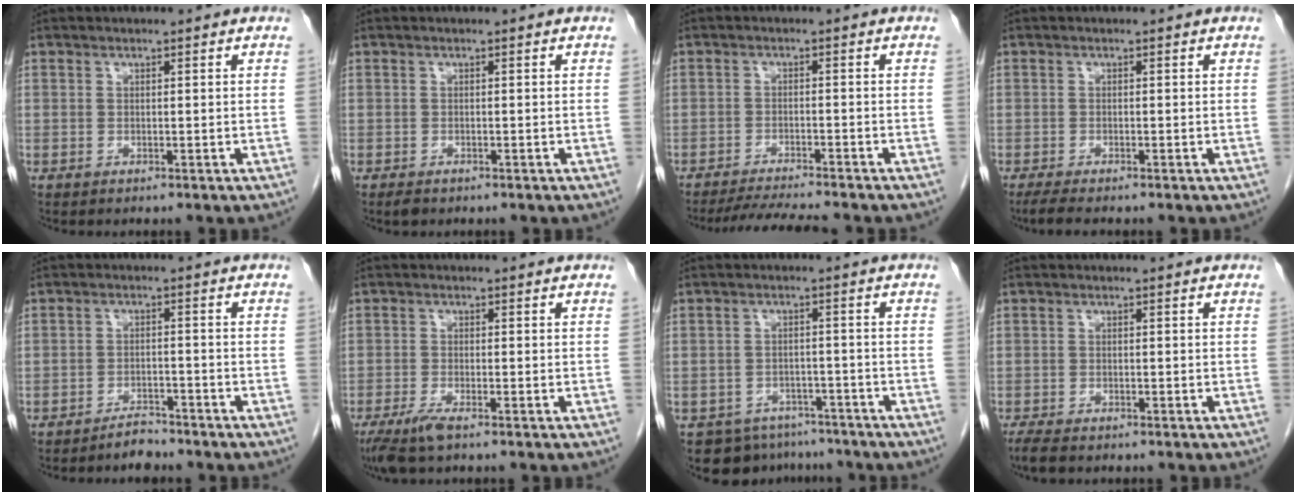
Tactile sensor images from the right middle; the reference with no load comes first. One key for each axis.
{"total": 1.1, "fx": -0.8, "fy": 0.5, "fz": 0.6, "tx": -0.014, "ty": -0.002, "tz": -0.009}
{"total": 7.4, "fx": -6.9, "fy": -0.3, "fz": 2.8, "tx": -0.046, "ty": -0.015, "tz": -0.111}
{"total": 3.0, "fx": -2.4, "fy": 0.3, "fz": 1.7, "tx": -0.034, "ty": -0.009, "tz": -0.037}
{"total": 2.9, "fx": -2.8, "fy": 0.7, "fz": 0.7, "tx": -0.014, "ty": -0.002, "tz": -0.045}
{"total": 4.0, "fx": -2.8, "fy": 0.5, "fz": 2.8, "tx": -0.061, "ty": -0.012, "tz": -0.053}
{"total": 7.2, "fx": -6.1, "fy": 3.8, "fz": 0.2, "tx": 0.008, "ty": 0.015, "tz": -0.075}
{"total": 3.2, "fx": -2.6, "fy": 0.9, "fz": 1.7, "tx": -0.036, "ty": -0.009, "tz": -0.039}